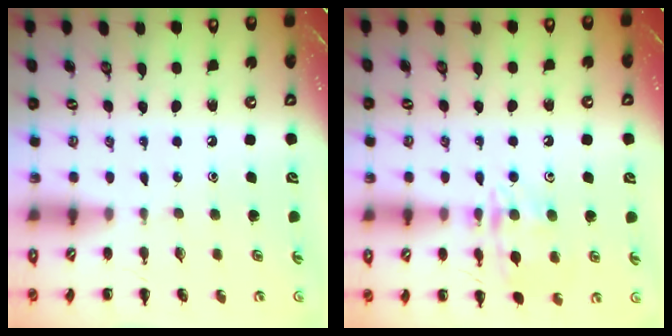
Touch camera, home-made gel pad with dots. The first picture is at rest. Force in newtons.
{"total": 13.3, "press": 13.3, "slide": 0.8}